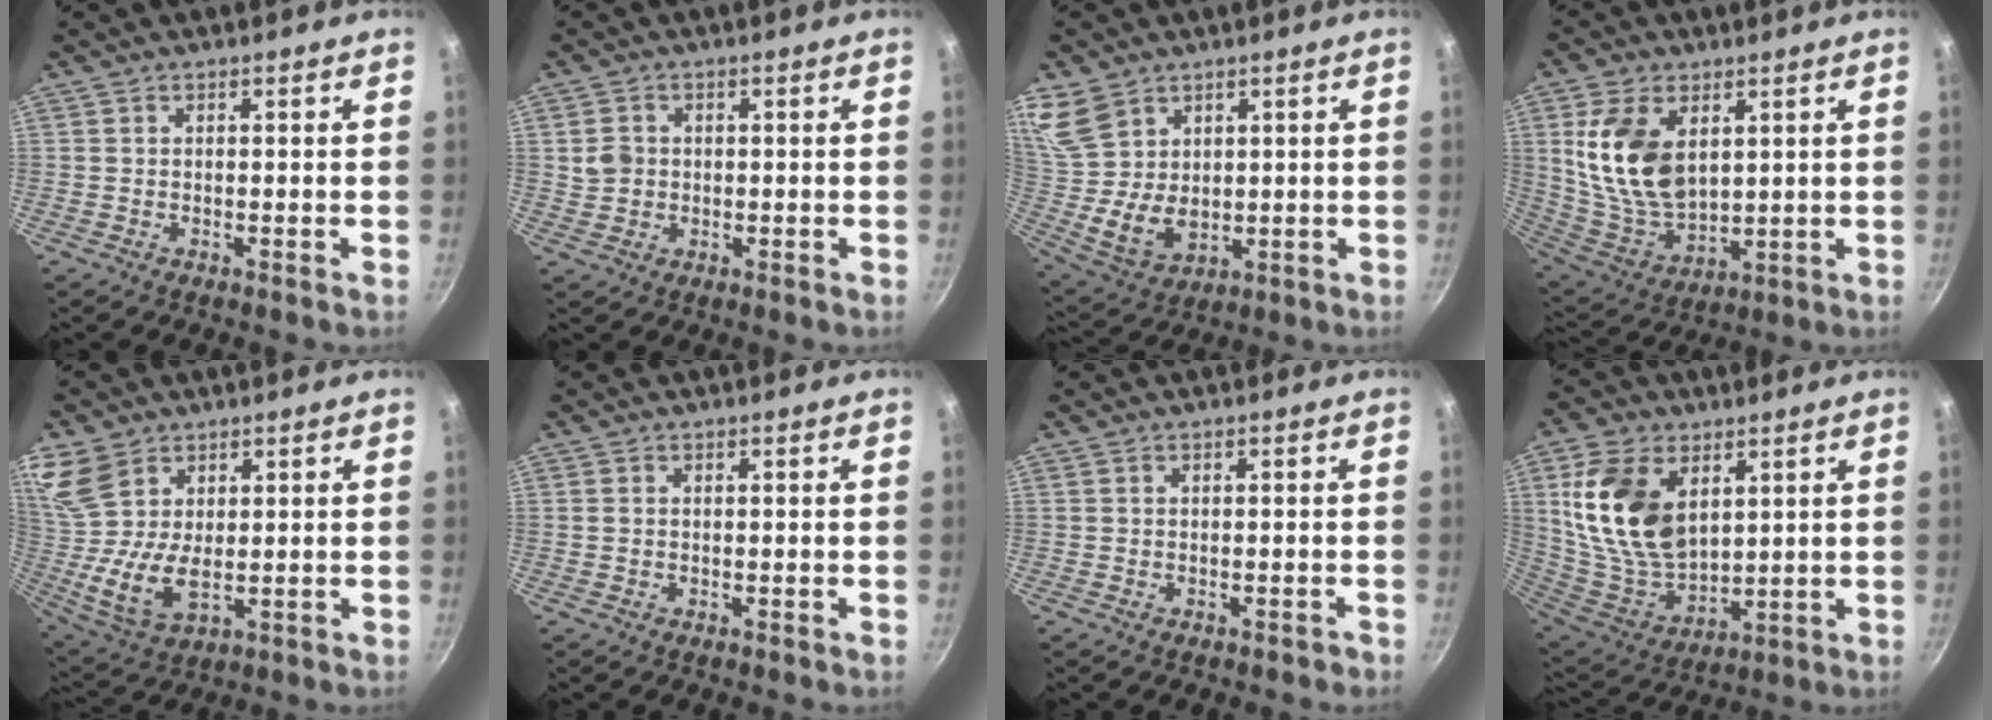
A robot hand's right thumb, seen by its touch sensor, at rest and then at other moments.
{"total": 3.8, "force": [0.3, 3.4, 1.8], "torque": [-0.021, 0.007, 0.005]}
{"total": 13.8, "force": [6.8, 10.1, 6.4], "torque": [-0.110, -0.036, 0.153]}
{"total": 16.1, "force": [4.4, 9.9, 11.9], "torque": [-0.211, -0.033, 0.098]}
{"total": 13.5, "force": [5.2, 8.8, 8.9], "torque": [-0.173, -0.022, 0.110]}
{"total": 0.6, "force": [0.1, 0.5, 0.2], "torque": [-0.004, 0.003, 0.001]}
{"total": 0.6, "force": [-0.4, 0.3, 0.3], "torque": [0.000, 0.011, 0.003]}
{"total": 18.7, "force": [5.9, 11.8, 13.3], "torque": [-0.235, -0.034, 0.126]}